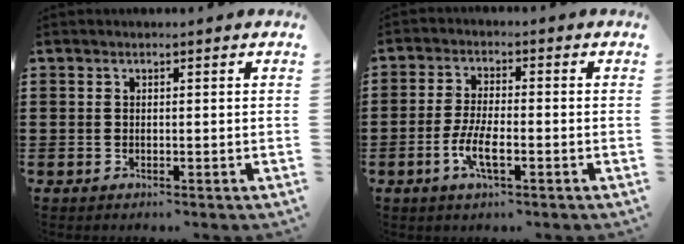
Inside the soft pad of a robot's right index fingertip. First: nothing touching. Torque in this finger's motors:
{"motor_torque": [1.09, 1.05, 0.46, 0.12]}